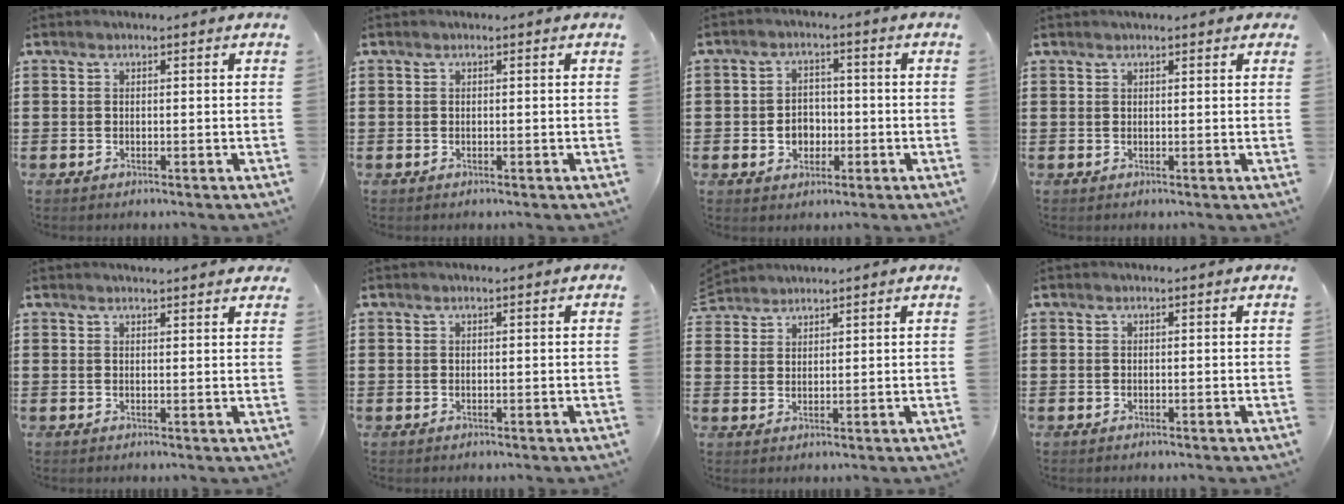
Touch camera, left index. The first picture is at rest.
{"total": 0.0}
{"total": 3.8, "force": [-1.0, 3.1, 2.0], "torque": [-0.038, 0.003, -0.023]}
{"total": 0.8, "force": [0.7, 0.2, 0.4], "torque": [-0.009, 0.003, 0.013]}
{"total": 1.6, "force": [1.6, 0.0, 0.3], "torque": [-0.011, 0.001, 0.031]}
{"total": 0.0}
{"total": 2.3, "force": [2.3, 0.4, -0.4], "torque": [0.000, -0.001, 0.045]}
{"total": 0.0}